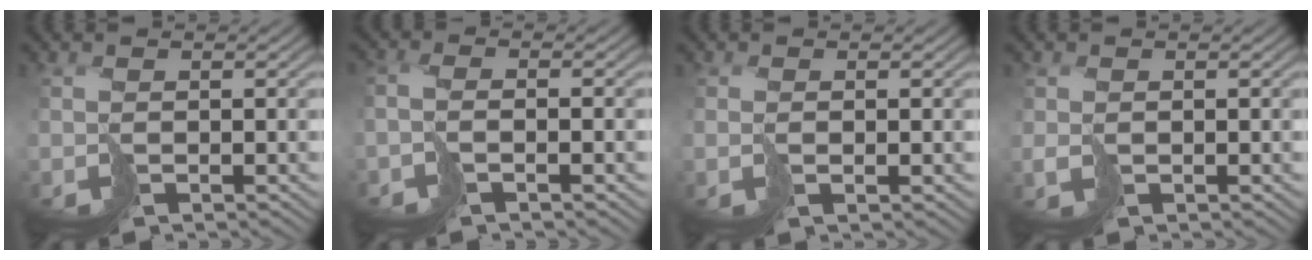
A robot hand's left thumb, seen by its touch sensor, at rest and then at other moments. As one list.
[{"total": 3.5, "force": [-1.5, 1.2, 3.0], "torque": [-0.059, -0.005, -0.032]}, {"total": 1.2, "force": [0.0, 0.3, 1.2], "torque": [-0.022, -0.002, 0.003]}, {"total": 1.0, "force": [0.3, 0.7, 0.6], "torque": [-0.018, -0.008, 0.012]}]